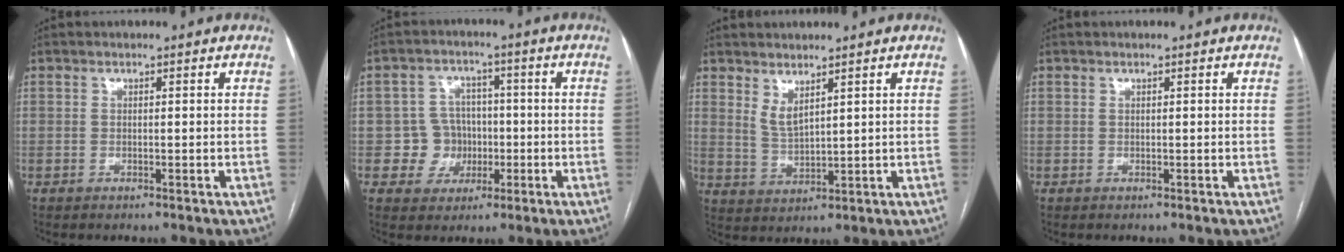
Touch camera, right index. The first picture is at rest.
{"total": 6.0, "force": [-1.0, 5.8, 0.9], "torque": [-0.008, 0.019, -0.010]}
{"total": 3.5, "force": [2.4, 0.7, 2.4], "torque": [-0.053, -0.016, 0.057]}
{"total": 0.0}